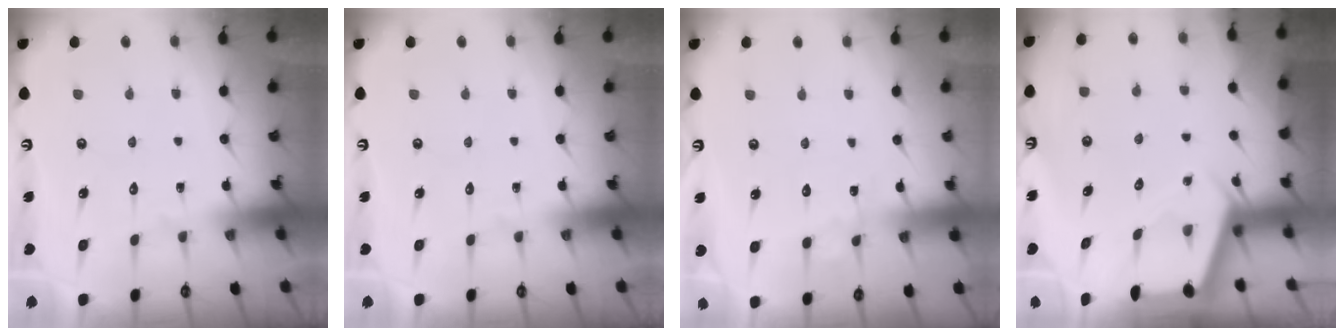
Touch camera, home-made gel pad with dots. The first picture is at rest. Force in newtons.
{"total": 0.0}
{"total": 3.3, "press": 3.3, "slide": 0.3}
{"total": 2.4, "press": 2.4, "slide": 0.3}